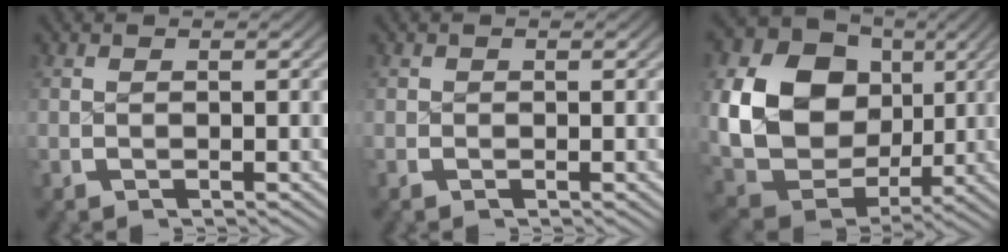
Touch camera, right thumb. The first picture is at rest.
{"total": 0.7, "force": [0.1, 0.4, -0.6], "torque": [0.014, 0.000, 0.001]}
{"total": 16.8, "force": [1.2, 13.6, 9.7], "torque": [-0.217, -0.051, 0.035]}